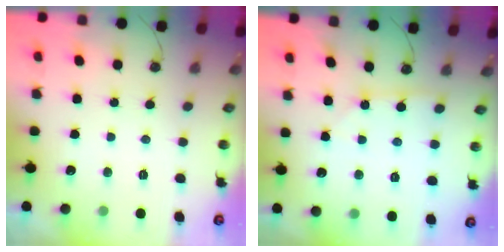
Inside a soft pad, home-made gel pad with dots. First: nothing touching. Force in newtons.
{"total": 1.8, "press": 1.8, "slide": 0.2}